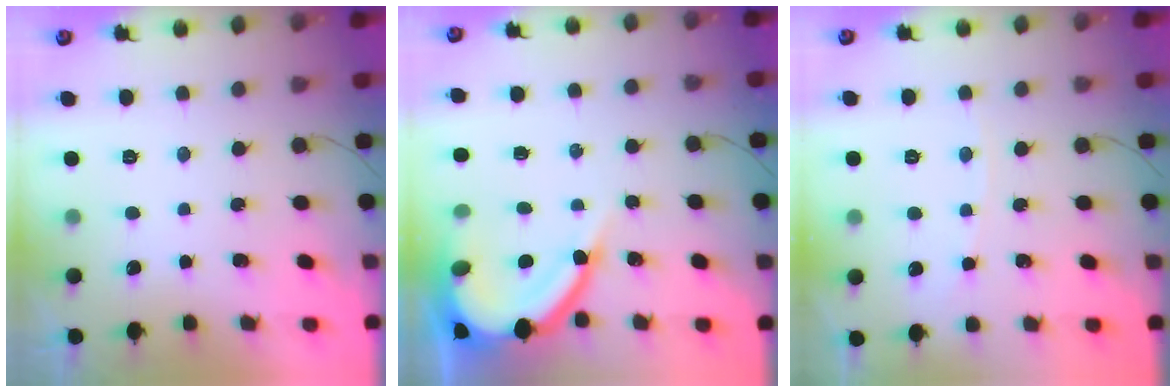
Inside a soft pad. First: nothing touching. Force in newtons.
{"total": 12.7, "press": 12.7, "slide": 1.1}
{"total": 2.6, "press": 2.6, "slide": 0.2}